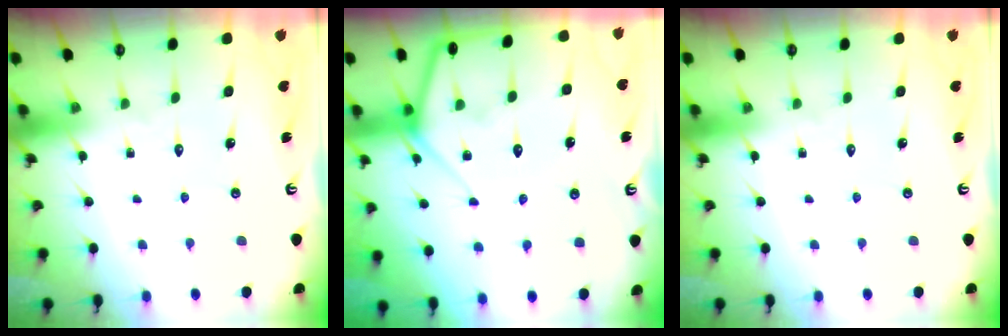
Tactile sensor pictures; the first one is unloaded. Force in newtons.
{"total": 10.3, "press": 10.3, "slide": 0.7}
{"total": 0.0}